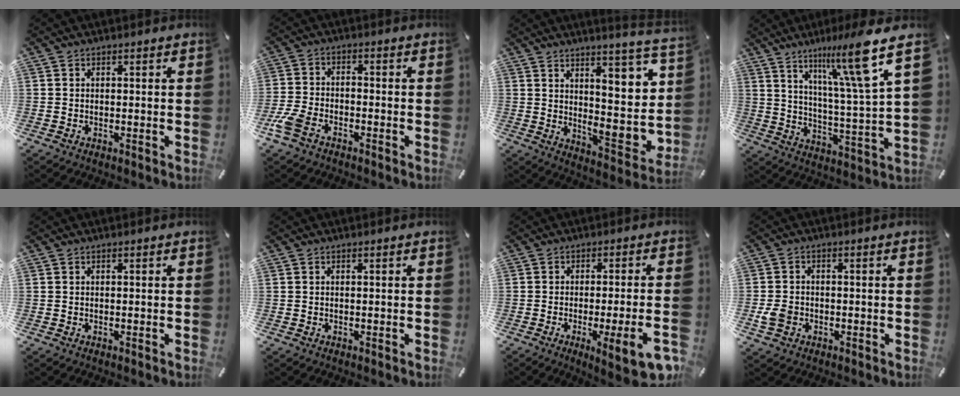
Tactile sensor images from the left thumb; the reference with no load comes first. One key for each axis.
{"total": 5.7, "fx": -3.9, "fy": 2.7, "fz": 3.2, "tx": -0.086, "ty": 0.006, "tz": -0.078}
{"total": 11.0, "fx": 3.4, "fy": 4.5, "fz": 9.4, "tx": -0.099, "ty": -0.080, "tz": 0.056}
{"total": 16.8, "fx": 10.7, "fy": 1.7, "fz": 12.9, "tx": -0.207, "ty": -0.055, "tz": 0.157}
{"total": 0.0}
{"total": 0.0}
{"total": 12.1, "fx": -4.0, "fy": 1.6, "fz": 11.4, "tx": -0.165, "ty": -0.002, "tz": -0.050}
{"total": 4.2, "fx": -1.5, "fy": 3.3, "fz": 2.0, "tx": -0.046, "ty": 0.004, "tz": -0.027}